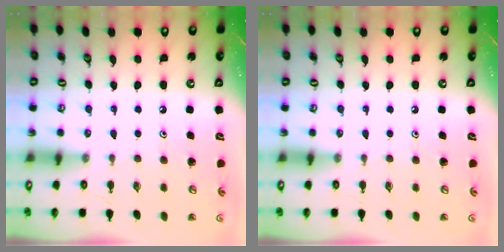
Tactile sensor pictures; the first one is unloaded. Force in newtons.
{"total": 0.0}